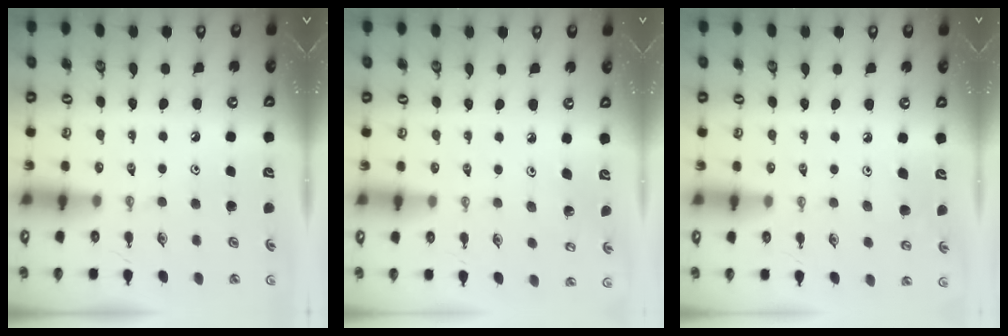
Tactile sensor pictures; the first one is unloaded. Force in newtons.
{"total": 3.2, "press": 3.2, "slide": 0.2}
{"total": 5.6, "press": 5.4, "slide": 1.4}